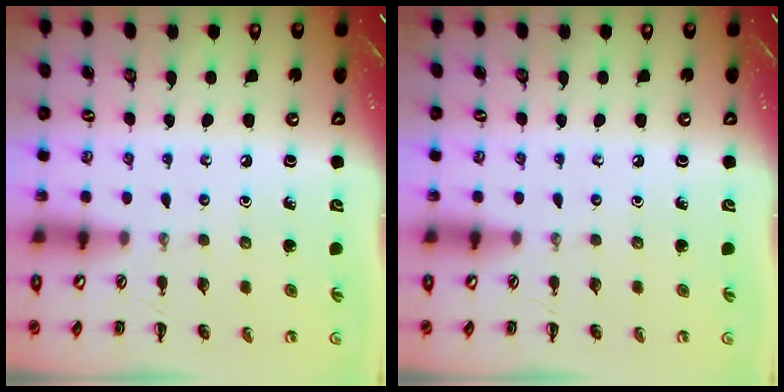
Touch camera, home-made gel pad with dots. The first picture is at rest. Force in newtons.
{"total": 0.0}